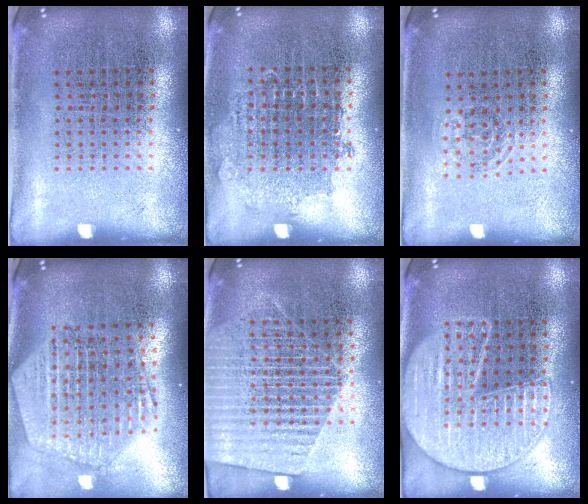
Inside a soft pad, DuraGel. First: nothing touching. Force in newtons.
{"total": 0.5, "press": 0.5, "slide": 0.1}
{"total": 0.8, "press": 0.6, "slide": 0.5}
{"total": 2.6, "press": 2.1, "slide": 1.4}
{"total": 1.7, "press": 1.5, "slide": 0.8}
{"total": 2.0, "press": 2.0, "slide": 0.2}